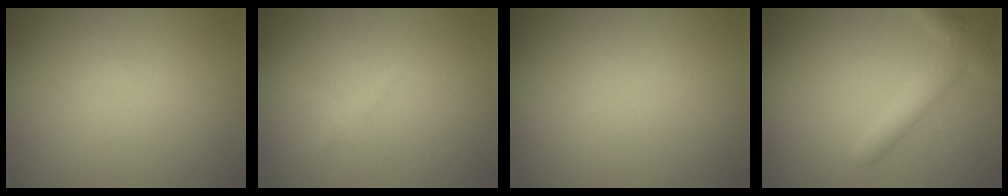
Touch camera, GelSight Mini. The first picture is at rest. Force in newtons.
{"total": 1.1, "press": 1.1, "slide": 0.0}
{"total": 0.0}
{"total": 3.3, "press": 3.3, "slide": 0.2}